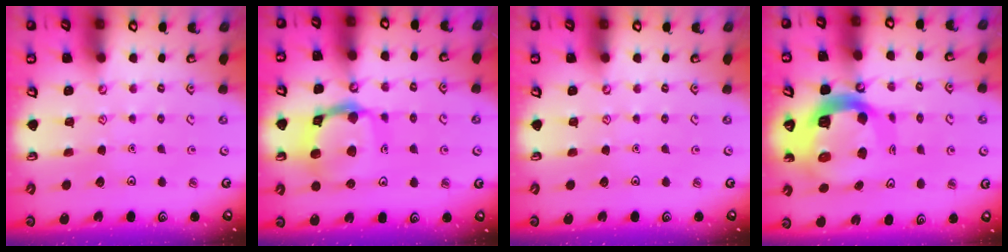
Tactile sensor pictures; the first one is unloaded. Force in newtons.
{"total": 14.9, "press": 14.8, "slide": 1.6}
{"total": 0.0}
{"total": 16.4, "press": 16.3, "slide": 1.8}